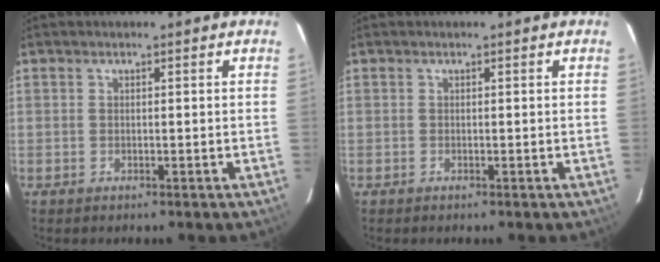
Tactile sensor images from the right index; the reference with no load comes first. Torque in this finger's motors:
{"motor_torque": [0.21, 0.21, -0.01, 0.01]}